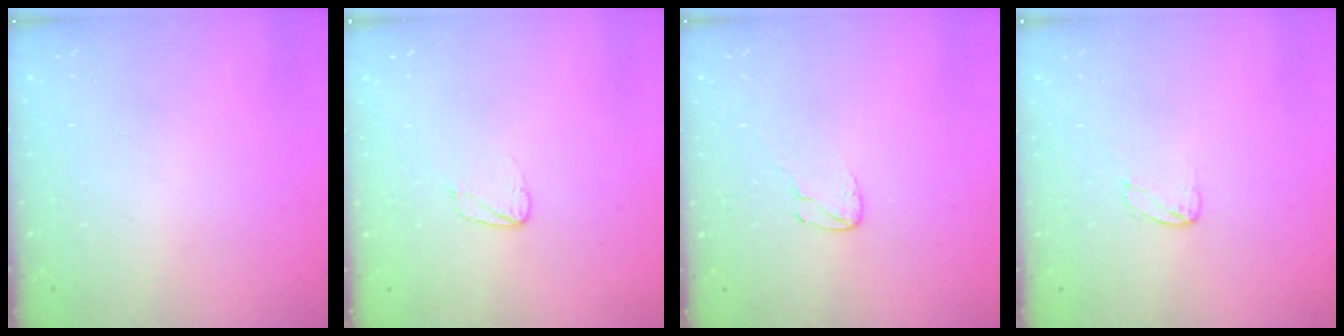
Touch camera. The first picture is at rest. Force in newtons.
{"total": 4.0, "press": 4.0, "slide": 0.4}
{"total": 2.7, "press": 2.7, "slide": 0.2}
{"total": 2.4, "press": 2.4, "slide": 0.1}